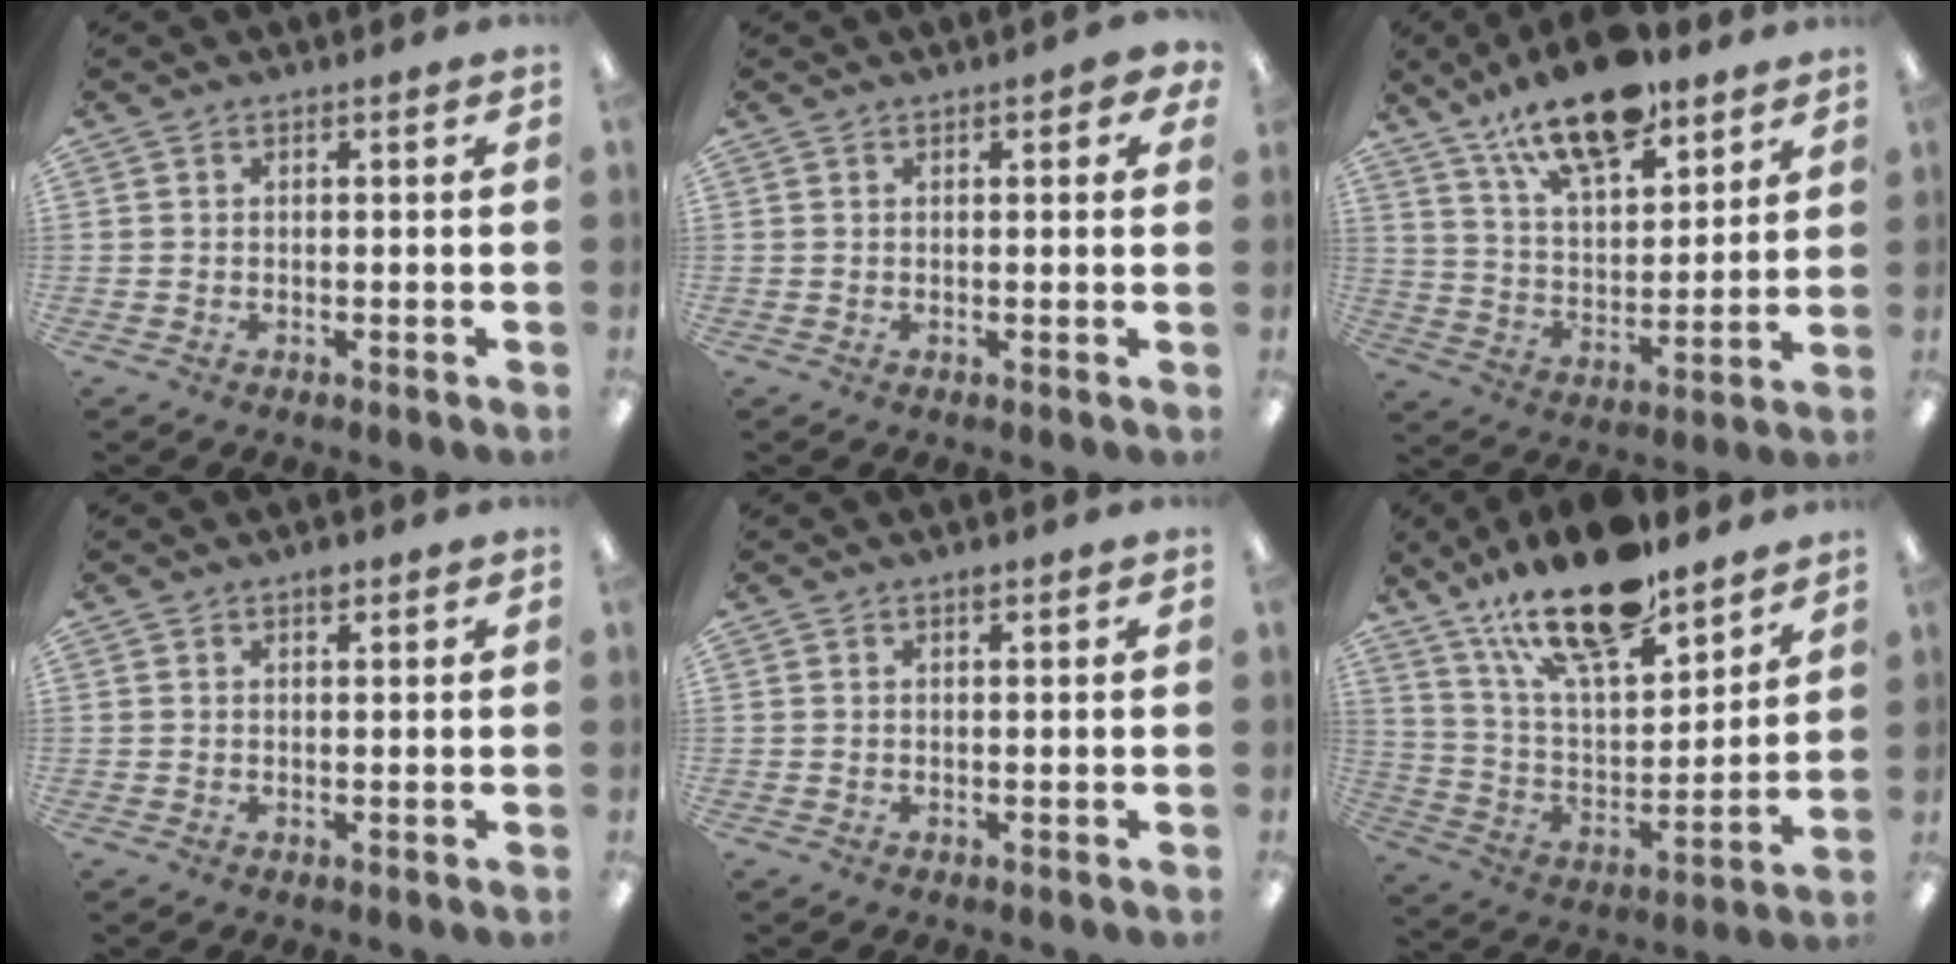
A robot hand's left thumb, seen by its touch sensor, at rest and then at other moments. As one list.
[{"total": 1.8, "force": [0.9, 0.6, 1.4], "torque": [-0.013, -0.005, 0.013]}, {"total": 17.3, "force": [12.4, 7.1, 9.7], "torque": [-0.159, -0.062, 0.213]}, {"total": 1.7, "force": [1.2, 0.7, 0.9], "torque": [-0.003, -0.005, 0.018]}, {"total": 0.9, "force": [0.7, 0.2, 0.5], "torque": [-0.003, -0.002, 0.011]}, {"total": 21.7, "force": [16.2, 7.4, 12.3], "torque": [-0.215, -0.091, 0.280]}]